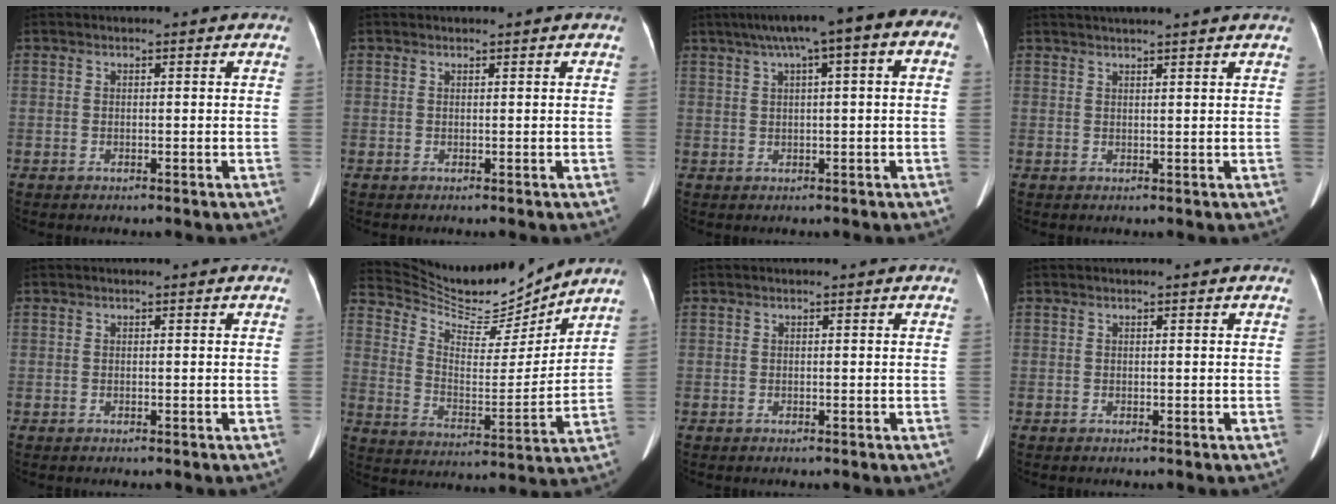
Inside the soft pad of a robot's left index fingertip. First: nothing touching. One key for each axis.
{"total": 0.0}
{"total": 11.5, "fx": 4.6, "fy": 2.1, "fz": 10.3, "tx": -0.147, "ty": 0.051, "tz": 0.056}
{"total": 7.4, "fx": 6.6, "fy": -0.6, "fz": 3.2, "tx": -0.045, "ty": 0.032, "tz": 0.078}
{"total": 0.0}
{"total": 15.1, "fx": 14.6, "fy": 2.0, "fz": 3.2, "tx": -0.073, "ty": -0.018, "tz": 0.243}
{"total": 0.0}
{"total": 0.0}